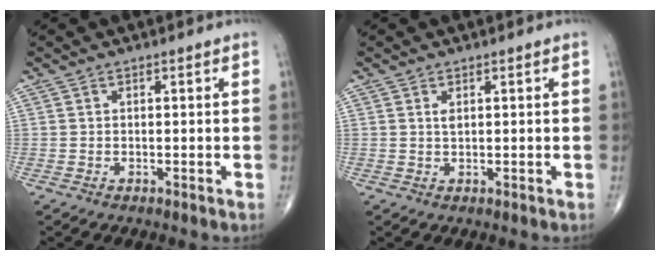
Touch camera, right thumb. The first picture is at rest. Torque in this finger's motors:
{"motor_torque": [0.11, 0.08, 0.19, -0.23, 0.00]}